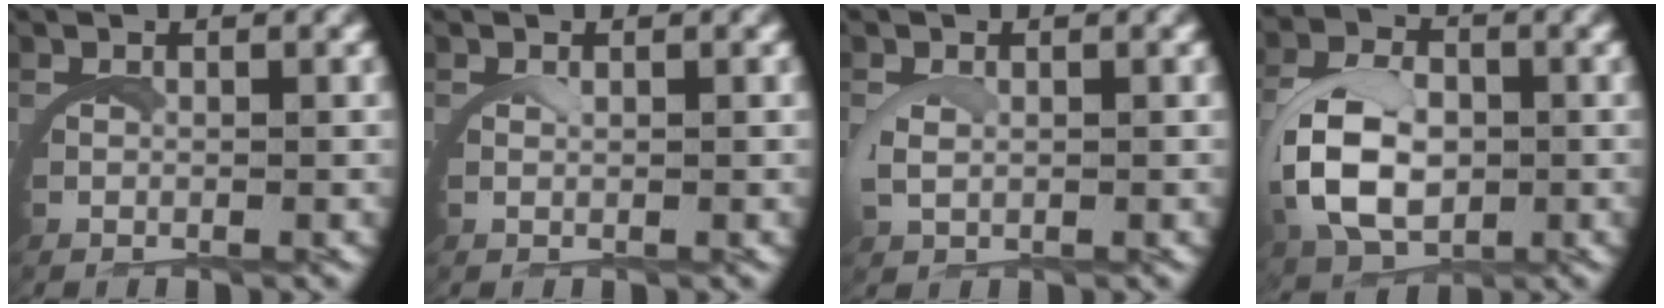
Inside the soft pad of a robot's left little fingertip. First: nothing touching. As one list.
[{"total": 0.7, "force": [0.6, -0.2, 0.2], "torque": [-0.008, -0.002, 0.013]}, {"total": 1.2, "force": [0.6, 0.5, 0.9], "torque": [-0.032, -0.008, 0.017]}, {"total": 7.0, "force": [0.1, 4.7, 5.3], "torque": [-0.128, -0.011, 0.010]}]